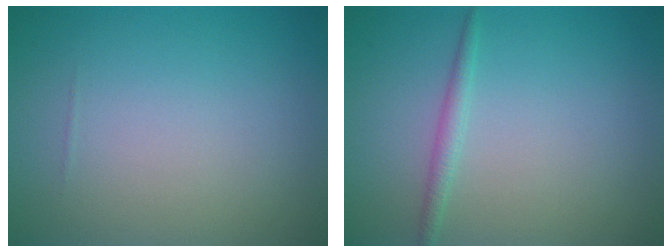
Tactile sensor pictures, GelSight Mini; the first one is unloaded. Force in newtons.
{"total": 1.3, "press": 1.3, "slide": 0.1}